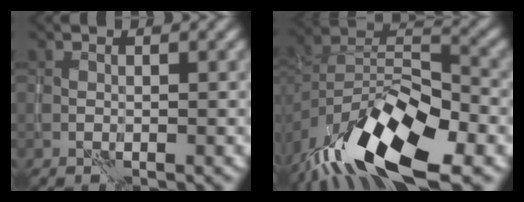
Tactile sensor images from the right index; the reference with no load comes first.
{"total": 14.2, "force": [-8.2, 5.1, 10.4], "torque": [-0.195, 0.007, -0.152]}